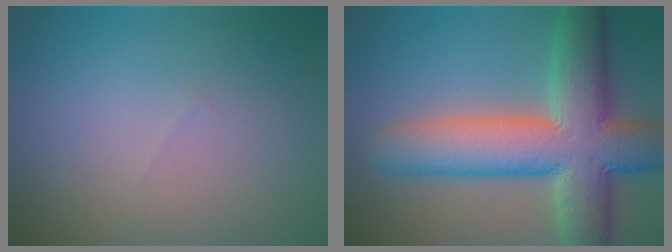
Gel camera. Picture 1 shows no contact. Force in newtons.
{"total": 12.0, "press": 12.0, "slide": 0.6}